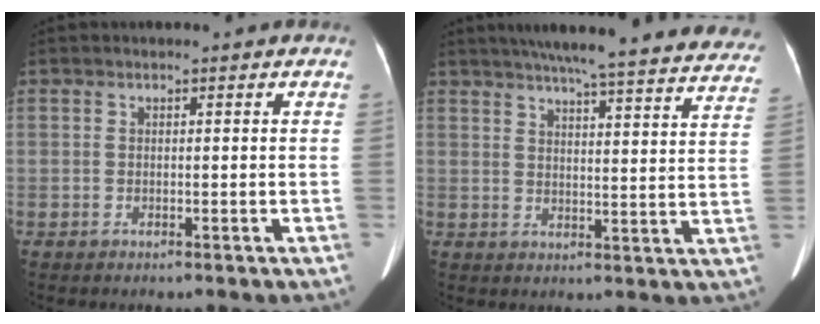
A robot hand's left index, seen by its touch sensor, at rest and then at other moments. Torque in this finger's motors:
{"motor_torque": [0.94, -1.20, 0.26, 0.08]}